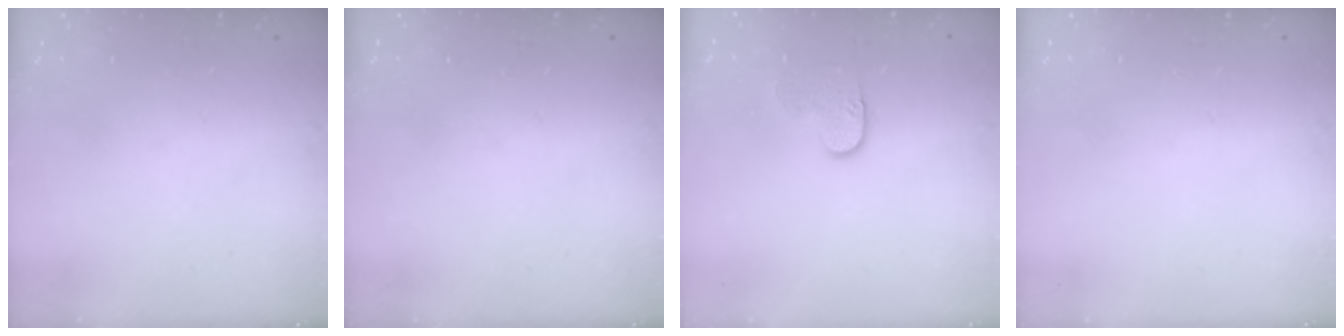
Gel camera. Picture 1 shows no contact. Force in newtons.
{"total": 0.0}
{"total": 5.4, "press": 5.4, "slide": 0.3}
{"total": 0.0}